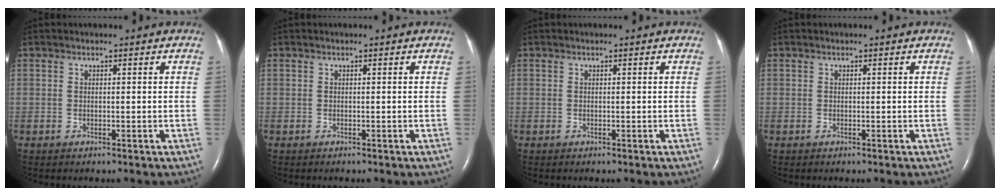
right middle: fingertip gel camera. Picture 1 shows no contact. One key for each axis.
{"total": 0.0}
{"total": 0.0}
{"total": 0.0}